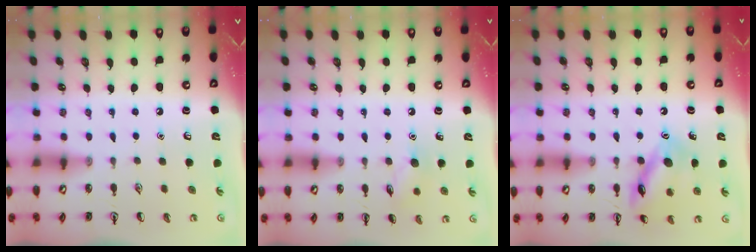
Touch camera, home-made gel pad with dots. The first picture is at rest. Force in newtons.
{"total": 7.0, "press": 6.8, "slide": 1.4}
{"total": 13.1, "press": 13.0, "slide": 1.1}